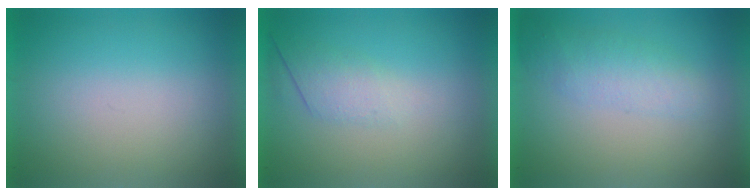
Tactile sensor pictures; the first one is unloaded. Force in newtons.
{"total": 2.6}
{"total": 2.1}